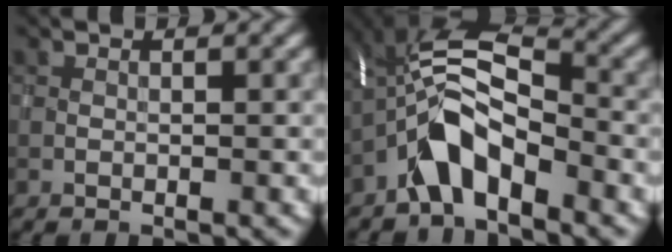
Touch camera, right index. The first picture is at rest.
{"total": 6.3, "force": [-3.2, 2.5, 4.8], "torque": [-0.092, 0.014, -0.071]}